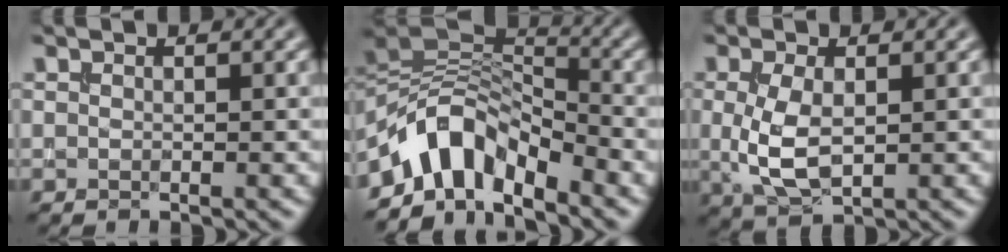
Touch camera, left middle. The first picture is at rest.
{"total": 6.9, "force": [-4.9, 3.3, 3.6], "torque": [-0.044, 0.006, -0.105]}
{"total": 4.3, "force": [-0.1, 2.3, 3.7], "torque": [-0.089, -0.001, 0.003]}